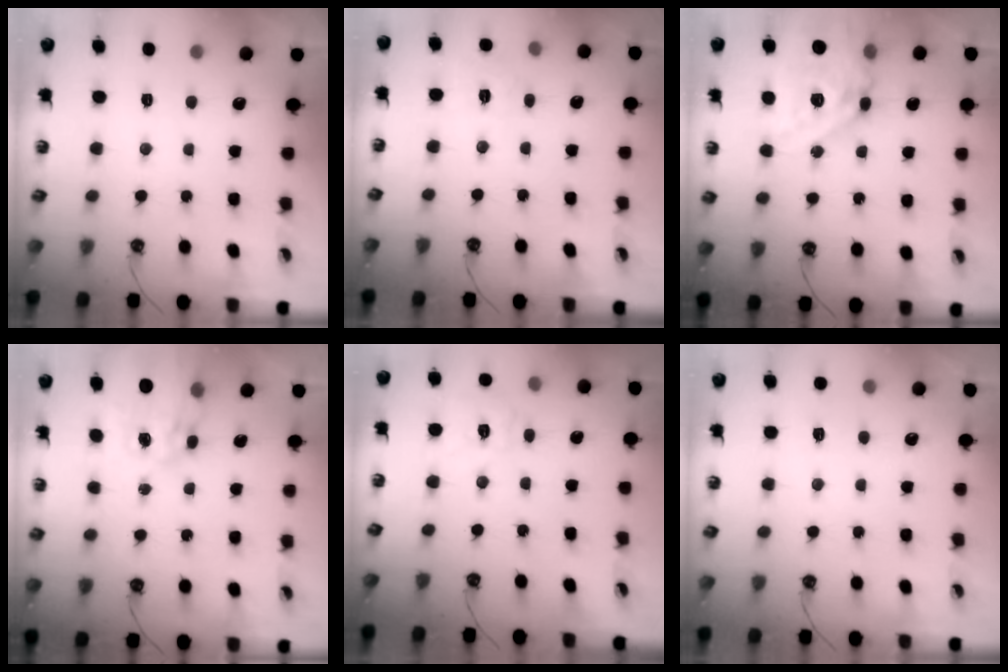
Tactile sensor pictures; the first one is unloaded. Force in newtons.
{"total": 5.8, "press": 5.8, "slide": 0.5}
{"total": 18.0, "press": 17.9, "slide": 1.8}
{"total": 13.5, "press": 13.4, "slide": 1.4}
{"total": 9.3, "press": 9.3, "slide": 0.9}
{"total": 3.9, "press": 3.9, "slide": 0.4}